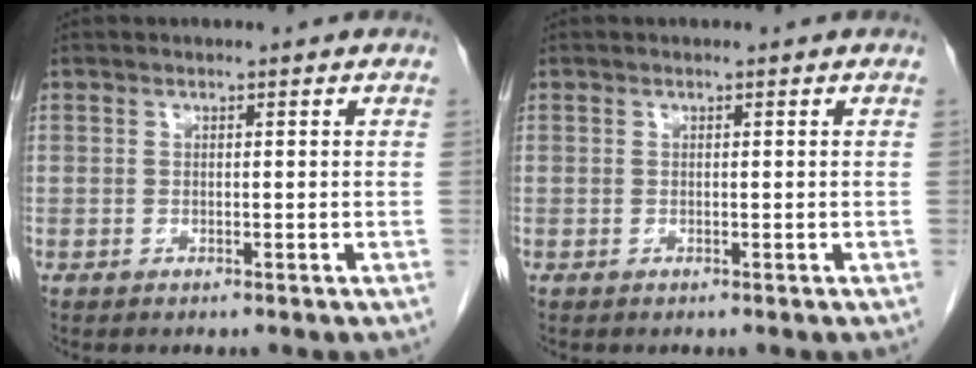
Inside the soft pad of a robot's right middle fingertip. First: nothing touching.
{"total": 0.0}